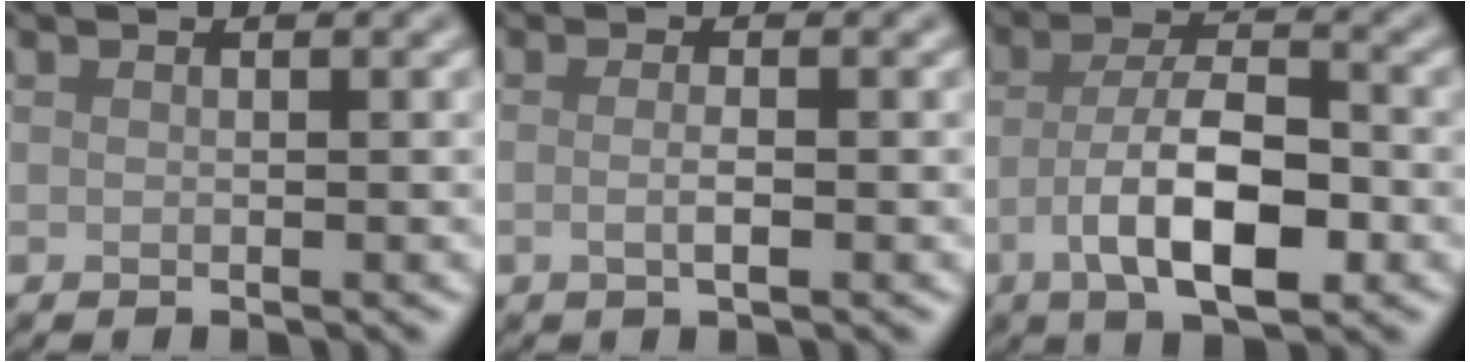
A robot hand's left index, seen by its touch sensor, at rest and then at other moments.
{"total": 1.7, "force": [-0.2, 0.5, 1.6], "torque": [-0.025, -0.004, -0.006]}
{"total": 7.5, "force": [-2.2, 2.8, 6.6], "torque": [-0.118, 0.000, -0.040]}